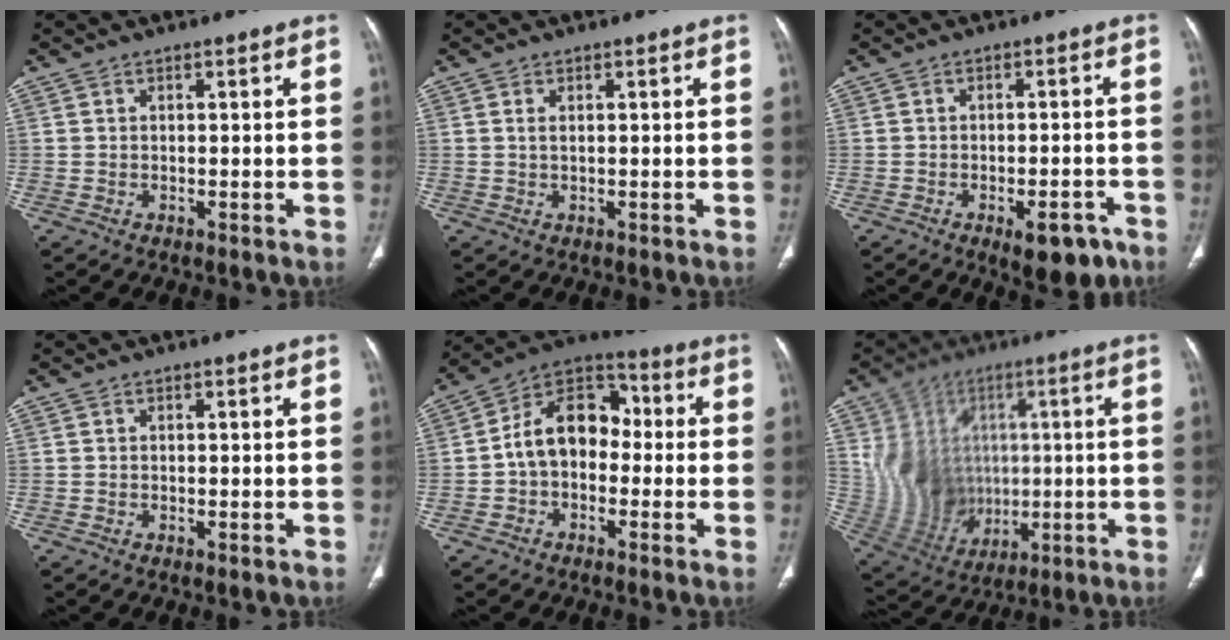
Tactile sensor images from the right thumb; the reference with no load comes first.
{"total": 1.0, "force": [0.4, 0.4, 0.8], "torque": [-0.022, 0.004, 0.009]}
{"total": 7.2, "force": [-4.0, 3.1, 5.2], "torque": [-0.046, 0.015, -0.049]}
{"total": 0.0}
{"total": 12.6, "force": [-0.7, 9.0, 8.7], "torque": [-0.114, 0.043, -0.030]}
{"total": 13.6, "force": [1.5, 11.7, 6.8], "torque": [-0.083, -0.001, 0.056]}